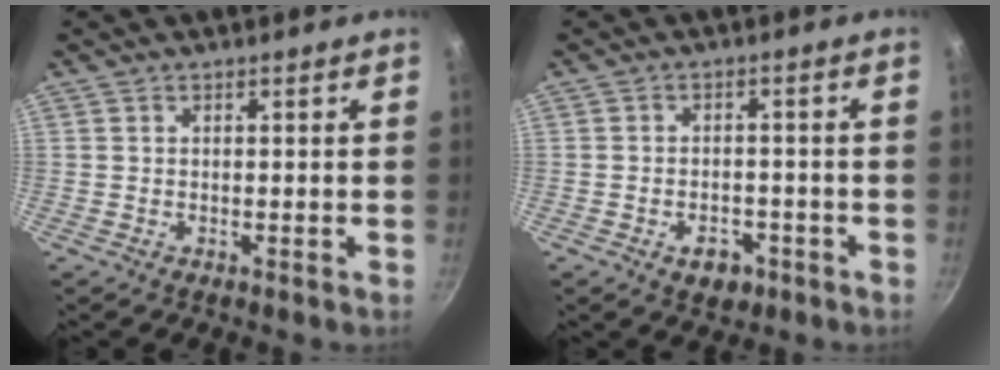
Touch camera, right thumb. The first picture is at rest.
{"total": 4.6, "force": [-2.4, 3.2, 2.4], "torque": [-0.020, 0.019, -0.024]}